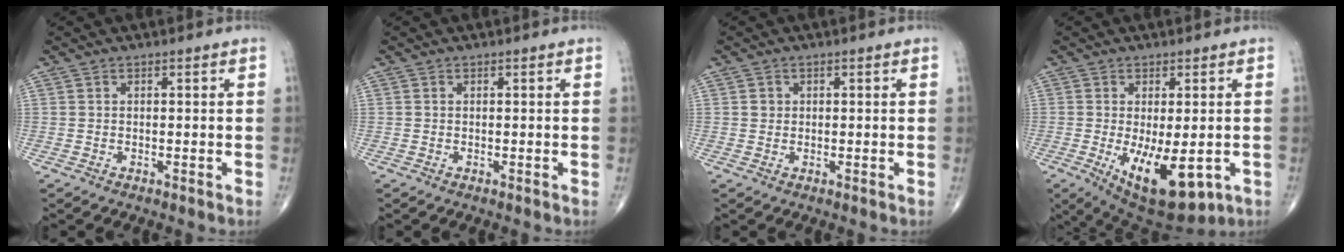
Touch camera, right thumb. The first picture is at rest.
{"total": 0.0}
{"total": 1.3, "force": [0.2, 1.2, 0.3], "torque": [0.000, 0.001, 0.003]}
{"total": 13.2, "force": [-3.8, 5.6, 11.3], "torque": [-0.171, -0.021, -0.036]}